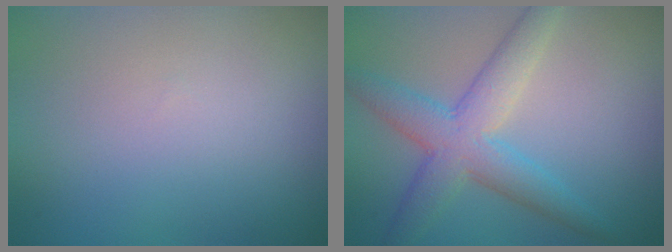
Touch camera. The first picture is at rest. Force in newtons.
{"total": 5.6, "press": 5.6, "slide": 0.2}